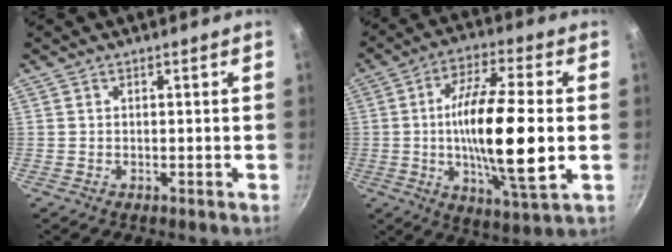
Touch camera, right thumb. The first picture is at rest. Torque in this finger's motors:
{"motor_torque": [1.61, 1.73, 2.75, -0.02, 0.45]}